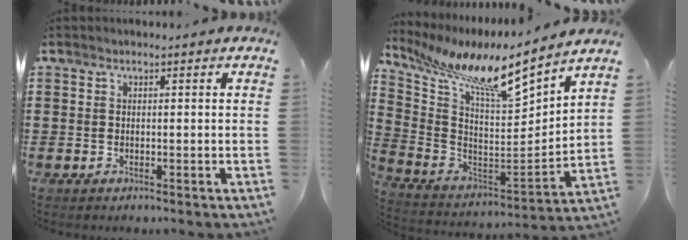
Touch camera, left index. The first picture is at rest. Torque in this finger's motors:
{"motor_torque": [2.14, 0.00, 0.30, 0.08]}